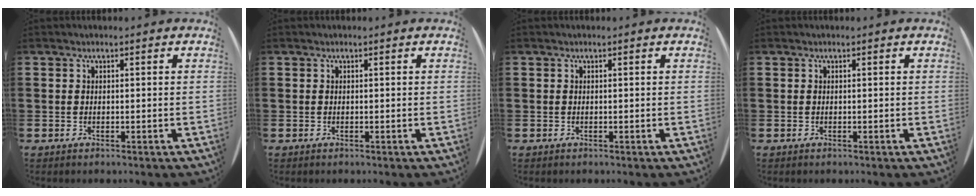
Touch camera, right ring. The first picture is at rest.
{"total": 0.0}
{"total": 0.0}
{"total": 0.0}